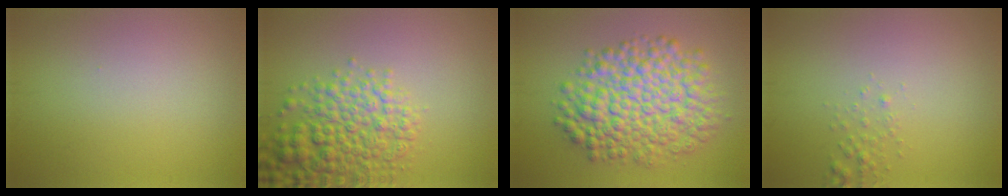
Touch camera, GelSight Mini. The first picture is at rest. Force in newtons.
{"total": 6.2, "press": 6.2, "slide": 0.2}
{"total": 9.3, "press": 9.3, "slide": 0.1}
{"total": 0.9, "press": 0.9, "slide": 0.1}